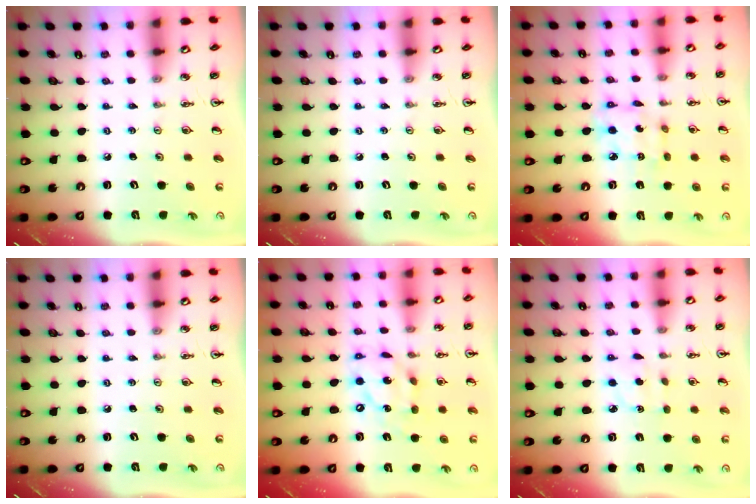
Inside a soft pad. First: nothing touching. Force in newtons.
{"total": 0.0}
{"total": 6.8, "press": 6.8, "slide": 0.3}
{"total": 0.0}
{"total": 13.0, "press": 12.9, "slide": 1.3}
{"total": 2.8, "press": 2.6, "slide": 0.8}